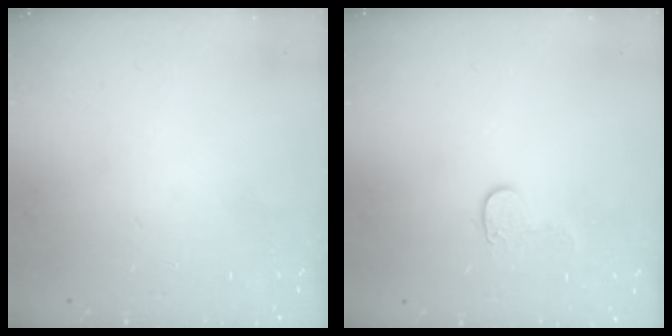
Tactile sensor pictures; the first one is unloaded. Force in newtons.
{"total": 6.8, "press": 6.8, "slide": 0.3}